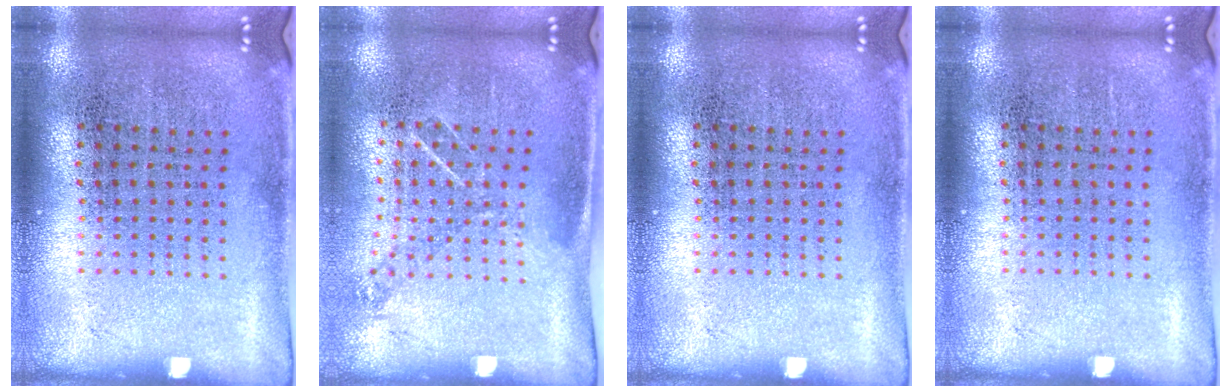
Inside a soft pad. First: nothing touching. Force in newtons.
{"total": 0.9, "press": 0.8, "slide": 0.5}
{"total": 0.0}
{"total": 0.0}